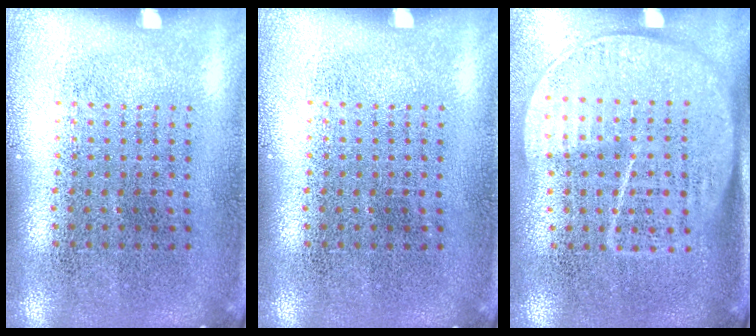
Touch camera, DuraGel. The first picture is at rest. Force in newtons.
{"total": 0.0}
{"total": 1.8, "press": 1.4, "slide": 1.0}